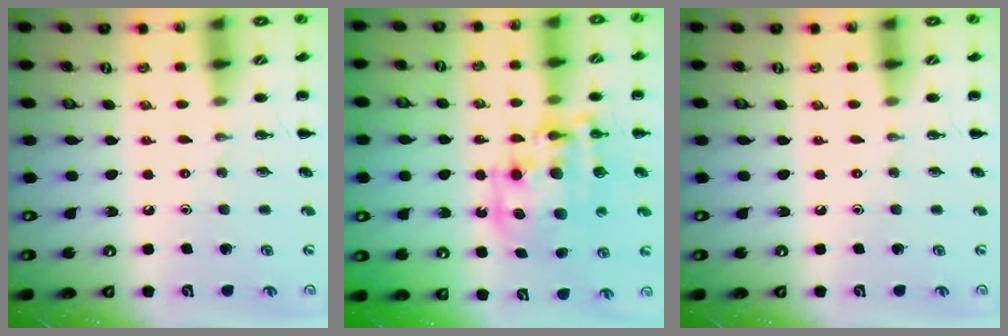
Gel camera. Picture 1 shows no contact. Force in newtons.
{"total": 13.5, "press": 13.1, "slide": 3.3}
{"total": 0.0}